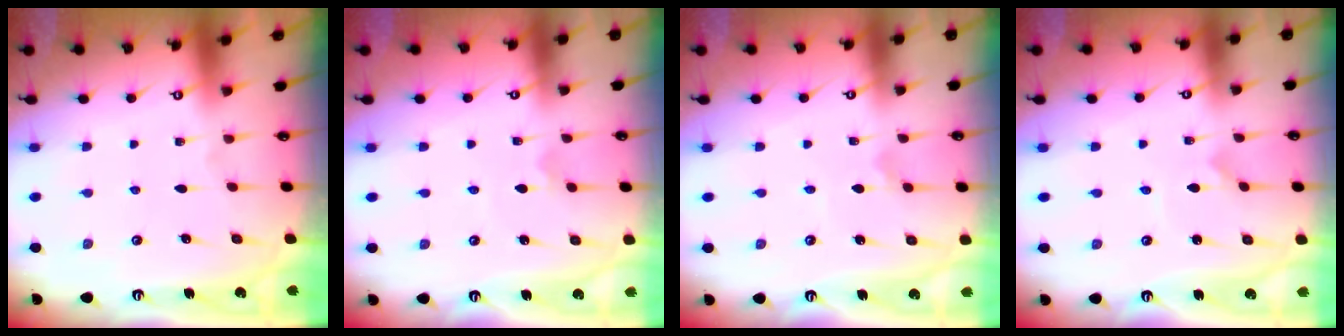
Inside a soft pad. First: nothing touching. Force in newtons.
{"total": 1.7, "press": 1.7, "slide": 0.2}
{"total": 0.8, "press": 0.8, "slide": 0.1}
{"total": 0.8, "press": 0.8, "slide": 0.0}